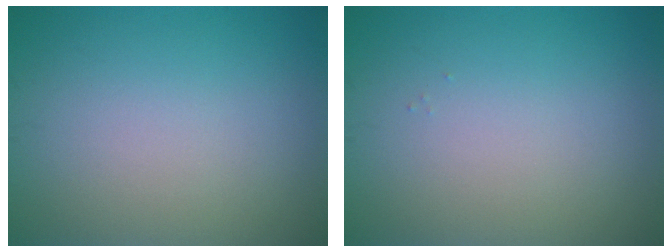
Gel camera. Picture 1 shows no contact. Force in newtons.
{"total": 0.0}